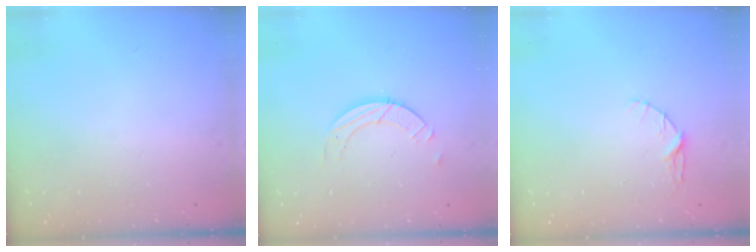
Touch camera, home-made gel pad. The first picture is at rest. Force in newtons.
{"total": 3.2, "press": 3.2, "slide": 0.3}
{"total": 4.0, "press": 3.9, "slide": 0.4}